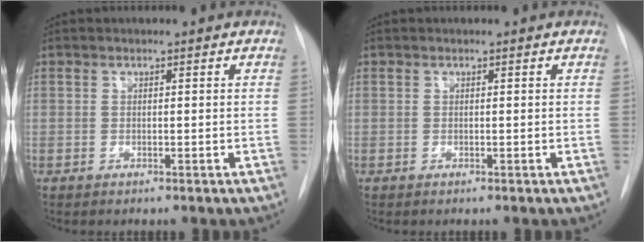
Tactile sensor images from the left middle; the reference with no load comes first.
{"total": 0.0}